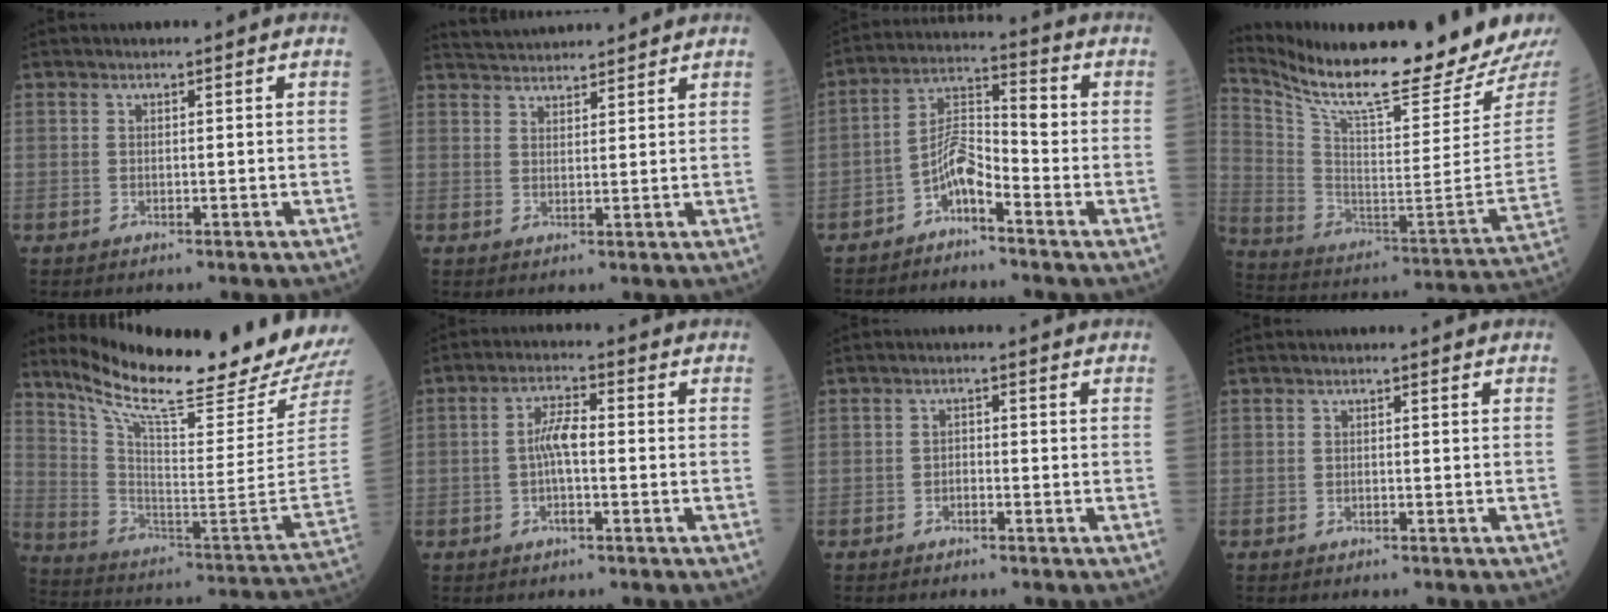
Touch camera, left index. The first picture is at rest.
{"total": 6.6, "force": [6.5, 0.6, 1.3], "torque": [-0.028, 0.035, 0.104]}
{"total": 5.9, "force": [-3.4, 1.5, 4.5], "torque": [-0.087, 0.013, -0.067]}
{"total": 22.5, "force": [20.2, -0.3, 10.0], "torque": [-0.190, -0.086, 0.316]}
{"total": 25.1, "force": [22.2, -0.4, 11.5], "torque": [-0.205, -0.106, 0.327]}
{"total": 4.7, "force": [-0.6, 1.1, 4.6], "torque": [-0.094, 0.007, -0.014]}
{"total": 0.9, "force": [-0.7, 0.4, 0.5], "torque": [-0.003, 0.003, -0.014]}
{"total": 0.0}